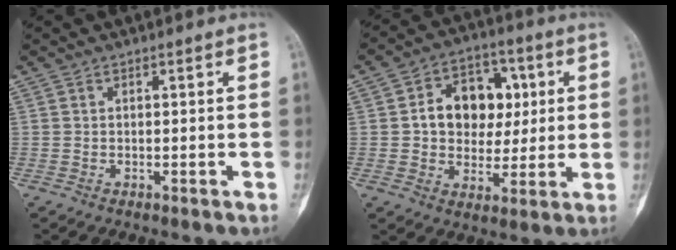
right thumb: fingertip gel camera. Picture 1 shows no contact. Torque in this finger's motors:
{"motor_torque": [1.32, 1.47, 0.51, -0.36, 0.04]}